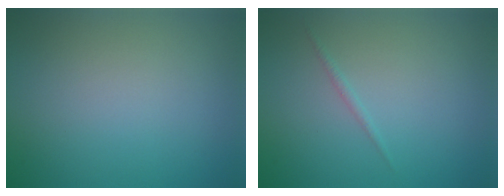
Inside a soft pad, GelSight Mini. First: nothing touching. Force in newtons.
{"total": 0.5, "press": 0.5, "slide": 0.0}